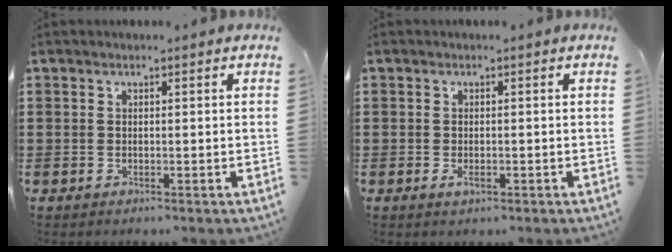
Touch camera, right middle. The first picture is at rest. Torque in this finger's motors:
{"motor_torque": [0.34, -0.27, 0.10, 0.04]}